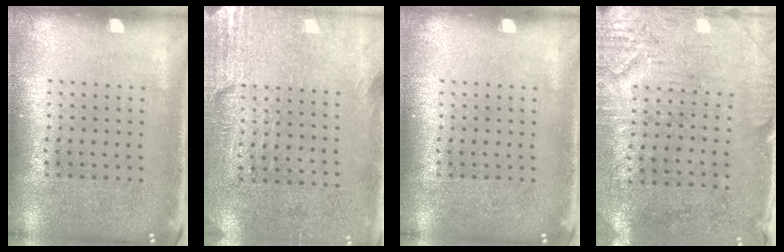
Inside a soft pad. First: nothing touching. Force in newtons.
{"total": 2.8, "press": 2.4, "slide": 1.4}
{"total": 0.0}
{"total": 3.2, "press": 2.6, "slide": 1.8}